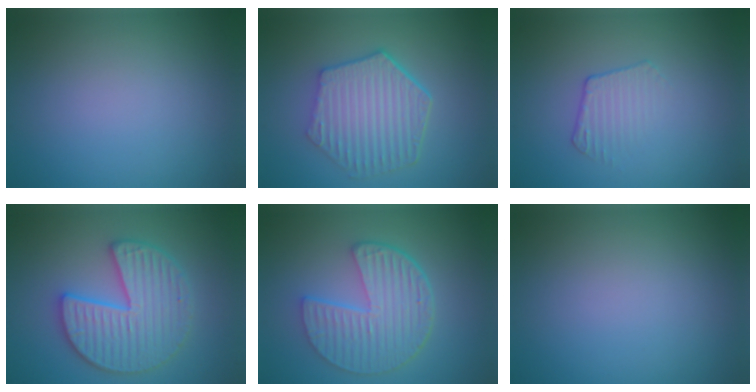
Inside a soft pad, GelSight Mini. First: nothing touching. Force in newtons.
{"total": 6.1, "press": 4.8, "slide": 3.8}
{"total": 1.8, "press": 0.9, "slide": 1.5}
{"total": 6.1, "press": 6.0, "slide": 1.0}
{"total": 6.6, "press": 4.8, "slide": 4.4}
{"total": 0.0}